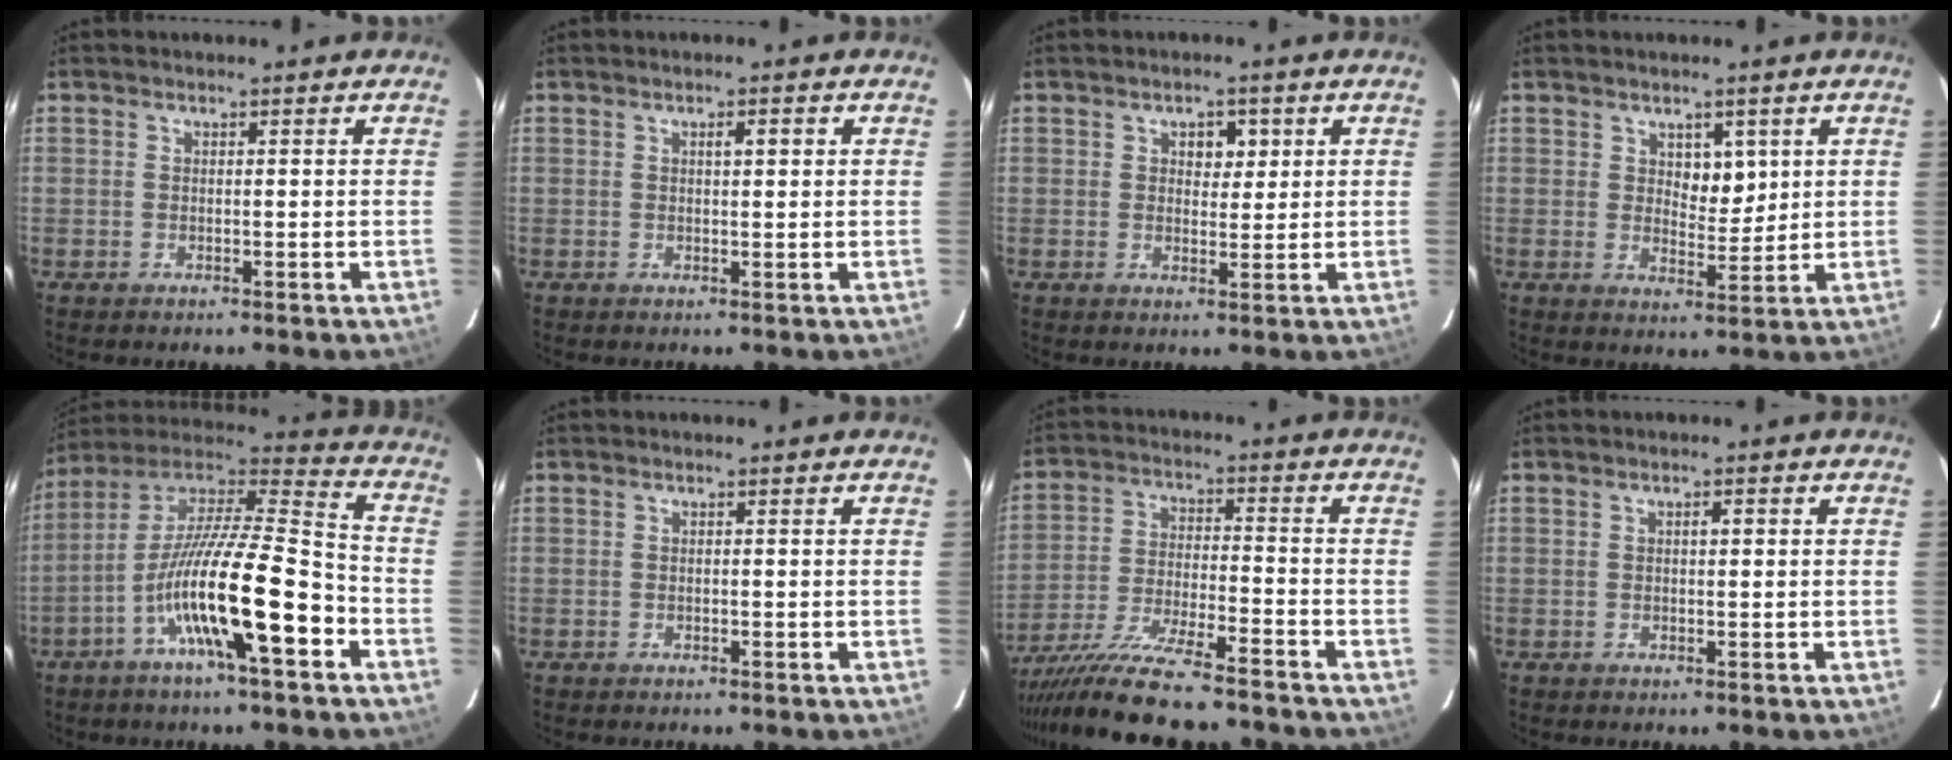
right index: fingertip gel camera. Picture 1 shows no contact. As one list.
[{"total": 1.7, "force": [0.6, 0.4, 1.6], "torque": [-0.025, 0.003, 0.009]}, {"total": 3.3, "force": [1.3, 2.1, 2.2], "torque": [-0.027, 0.006, 0.020]}, {"total": 4.4, "force": [1.8, 2.4, 3.1], "torque": [-0.043, -0.003, 0.033]}, {"total": 18.4, "force": [-7.1, 1.8, 16.9], "torque": [-0.312, -0.001, -0.128]}, {"total": 0.0}, {"total": 14.5, "force": [-12.6, 0.8, 7.2], "torque": [-0.134, -0.022, -0.215]}, {"total": 1.2, "force": [0.3, 0.4, 1.1], "torque": [-0.017, 0.003, 0.004]}]